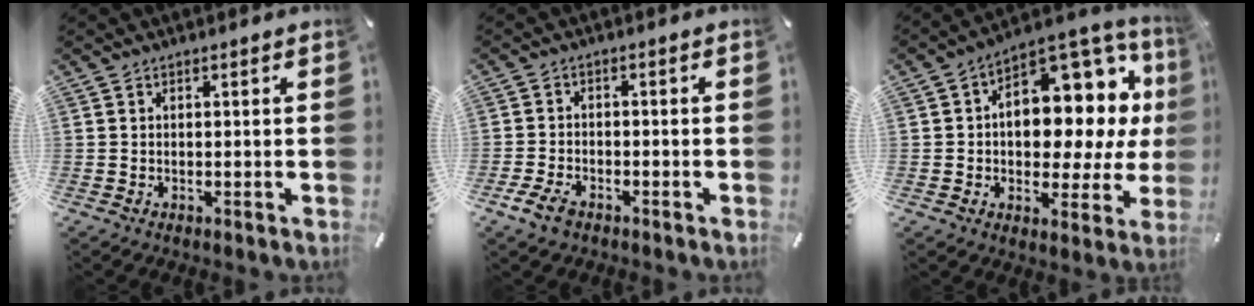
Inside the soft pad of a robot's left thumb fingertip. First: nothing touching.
{"total": 4.7, "force": [-2.9, 2.6, 2.5], "torque": [-0.064, 0.012, -0.059]}
{"total": 14.3, "force": [3.2, 9.2, 10.5], "torque": [-0.126, -0.046, 0.050]}